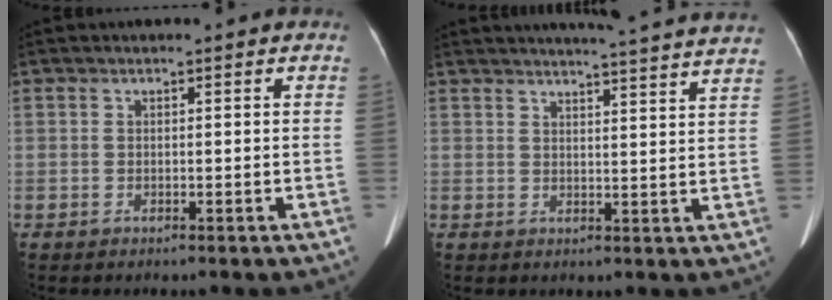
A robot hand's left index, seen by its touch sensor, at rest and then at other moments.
{"total": 18.0, "force": [17.0, -0.2, 5.8], "torque": [-0.083, -0.031, 0.198]}